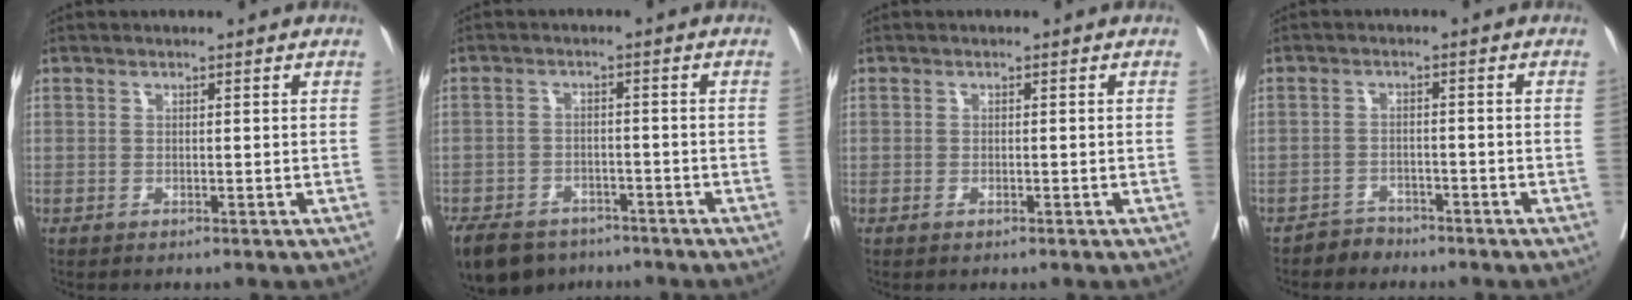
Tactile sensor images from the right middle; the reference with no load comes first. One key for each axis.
{"total": 11.4, "fx": -8.5, "fy": 6.4, "fz": 4.1, "tx": -0.088, "ty": -0.009, "tz": -0.123}
{"total": 0.7, "fx": -0.4, "fy": 0.3, "fz": 0.5, "tx": -0.010, "ty": 0.000, "tz": -0.005}
{"total": 2.4, "fx": -2.1, "fy": 1.0, "fz": -0.4, "tx": 0.005, "ty": 0.003, "tz": -0.036}